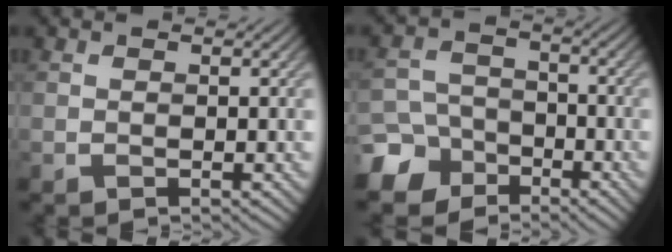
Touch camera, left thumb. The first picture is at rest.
{"total": 7.6, "force": [-5.0, 5.3, 2.1], "torque": [-0.044, -0.011, -0.108]}